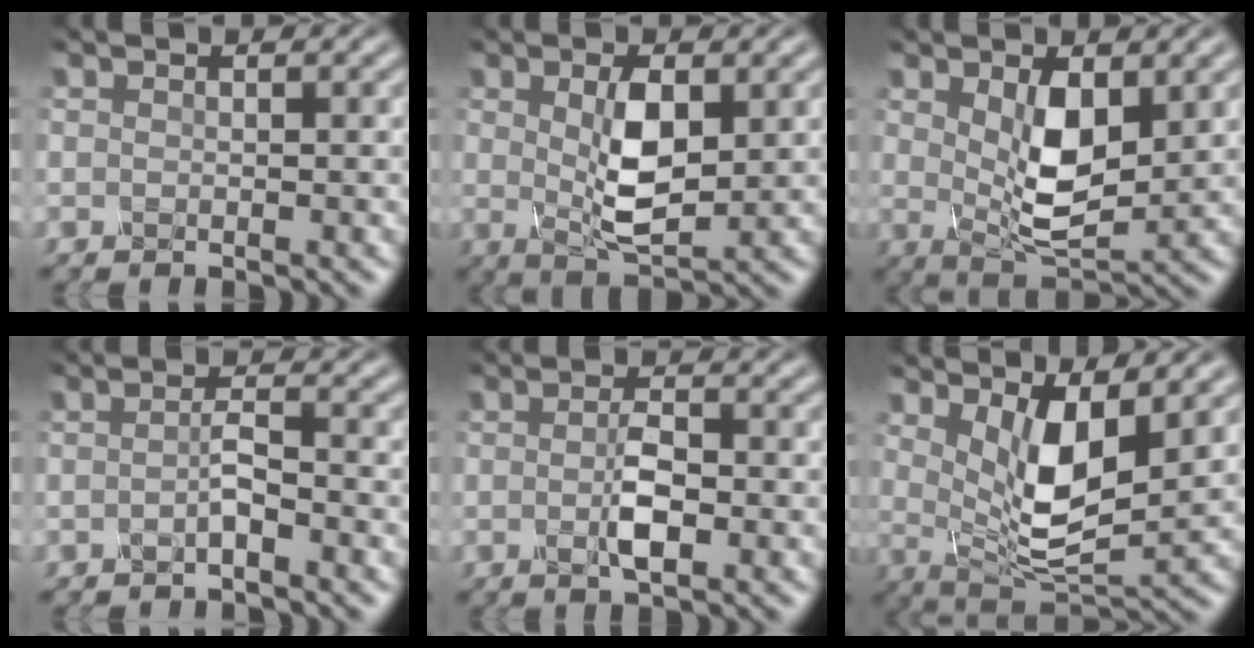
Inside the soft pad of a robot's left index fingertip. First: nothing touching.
{"total": 4.6, "force": [0.8, 1.8, 4.2], "torque": [-0.084, 0.000, 0.017]}
{"total": 5.0, "force": [1.2, 2.2, 4.4], "torque": [-0.086, -0.005, 0.027]}
{"total": 1.3, "force": [-0.7, 0.0, 1.1], "torque": [-0.024, 0.007, -0.018]}
{"total": 2.3, "force": [-0.4, 0.6, 2.2], "torque": [-0.047, 0.002, -0.010]}
{"total": 6.0, "force": [2.1, 2.2, 5.2], "torque": [-0.101, -0.017, 0.043]}